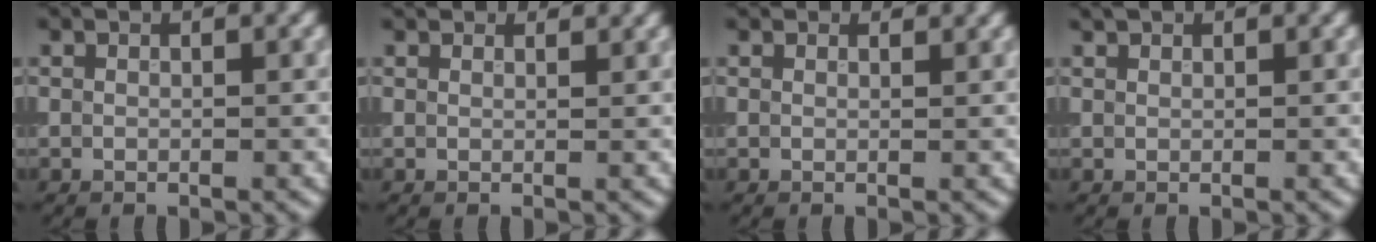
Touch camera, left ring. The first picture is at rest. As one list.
[{"total": 2.5, "force": [2.3, 0.6, 0.6], "torque": [-0.014, -0.001, 0.028]}, {"total": 1.6, "force": [1.5, 0.4, 0.3], "torque": [-0.010, -0.004, 0.014]}, {"total": 0.7, "force": [0.6, 0.3, 0.1], "torque": [-0.001, 0.003, 0.015]}]